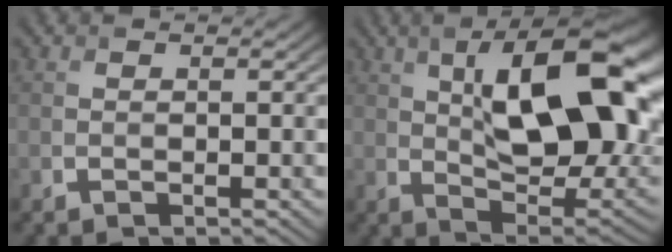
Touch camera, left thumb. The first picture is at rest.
{"total": 17.5, "force": [4.9, 7.4, 15.1], "torque": [-0.221, 0.023, 0.074]}